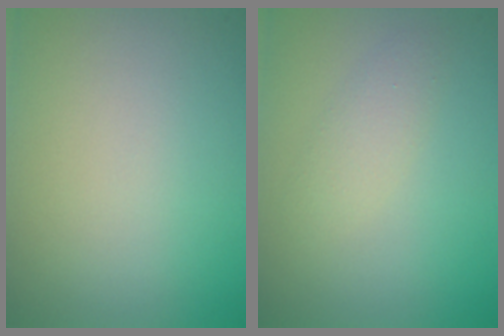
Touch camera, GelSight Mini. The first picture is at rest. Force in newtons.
{"total": 1.6, "press": 1.6, "slide": 0.1}